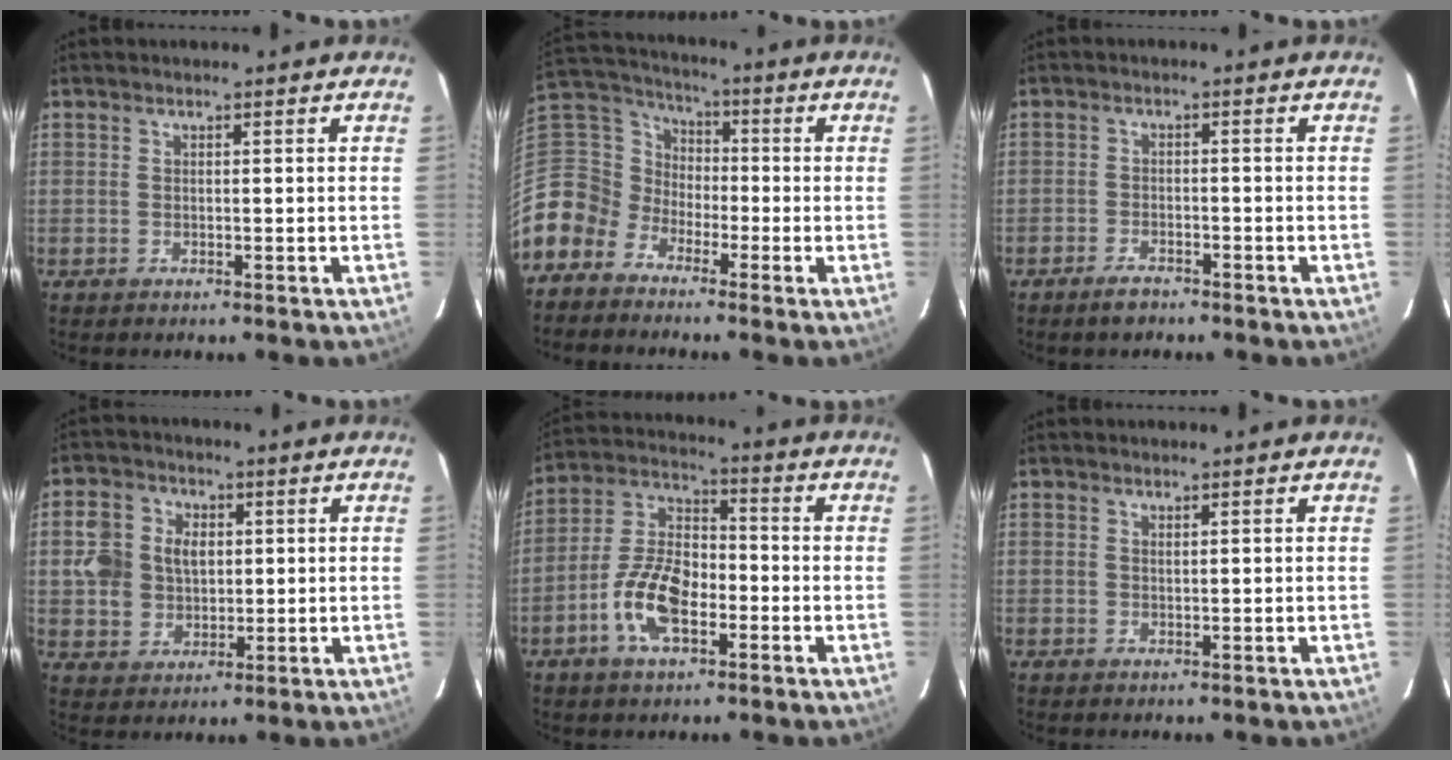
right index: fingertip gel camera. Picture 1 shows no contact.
{"total": 9.6, "force": [-5.0, 8.0, 1.7], "torque": [-0.063, 0.039, -0.130]}
{"total": 3.3, "force": [-2.7, 1.4, 1.4], "torque": [-0.040, 0.002, -0.048]}
{"total": 9.1, "force": [1.3, 7.9, 4.4], "torque": [-0.100, 0.023, 0.031]}
{"total": 11.8, "force": [-4.7, 5.8, 9.1], "torque": [-0.190, 0.010, -0.088]}
{"total": 0.5, "force": [0.4, 0.2, 0.2], "torque": [-0.004, 0.001, 0.009]}